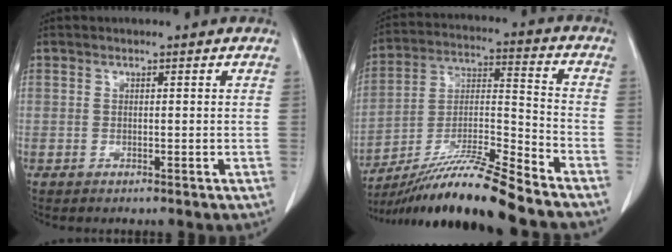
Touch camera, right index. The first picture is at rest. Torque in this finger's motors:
{"motor_torque": [1.10, -1.04, 0.31, 0.15]}